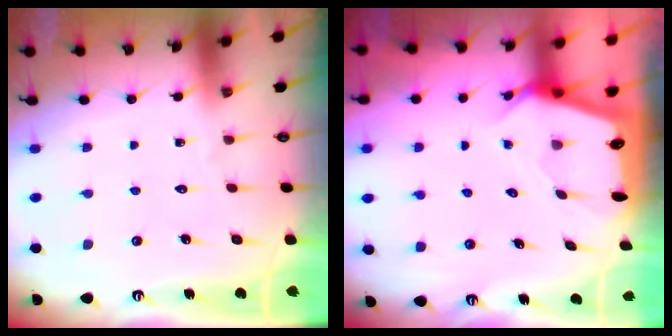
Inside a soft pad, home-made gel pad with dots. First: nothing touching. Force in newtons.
{"total": 2.9, "press": 2.9, "slide": 0.2}